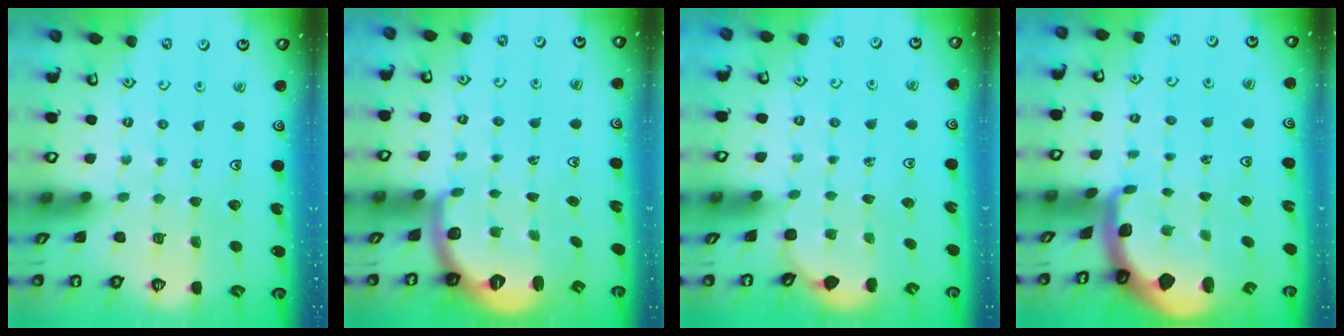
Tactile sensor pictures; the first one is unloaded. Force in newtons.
{"total": 2.7, "press": 1.7, "slide": 2.1}
{"total": 2.2, "press": 1.7, "slide": 1.3}
{"total": 1.8, "press": 1.8, "slide": 0.4}